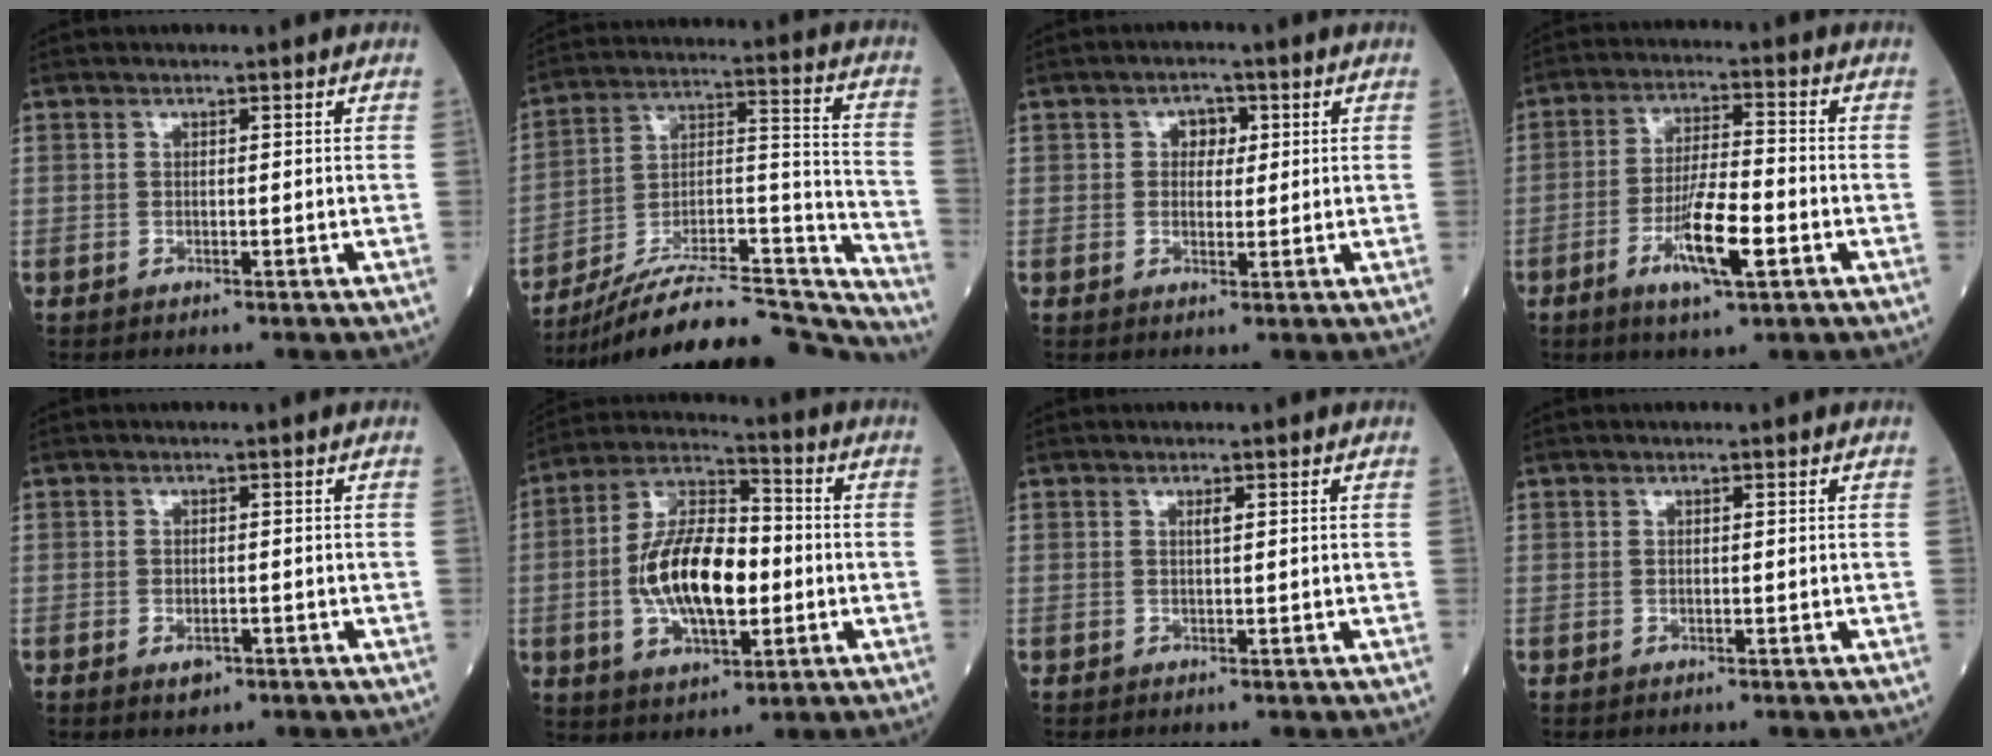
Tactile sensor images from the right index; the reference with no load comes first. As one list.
[{"total": 26.2, "force": [-24.5, 3.1, 9.0], "torque": [-0.104, 0.025, -0.373]}, {"total": 3.1, "force": [0.9, 2.1, 2.1], "torque": [-0.026, 0.008, 0.013]}, {"total": 9.2, "force": [-3.6, 1.5, 8.4], "torque": [-0.153, -0.006, -0.063]}, {"total": 1.9, "force": [-1.0, 1.1, 1.3], "torque": [-0.020, 0.000, -0.009]}, {"total": 15.7, "force": [-1.6, 6.9, 14.0], "torque": [-0.272, 0.012, -0.027]}, {"total": 0.8, "force": [0.3, 0.0, 0.7], "torque": [-0.017, 0.000, 0.006]}, {"total": 0.0}]